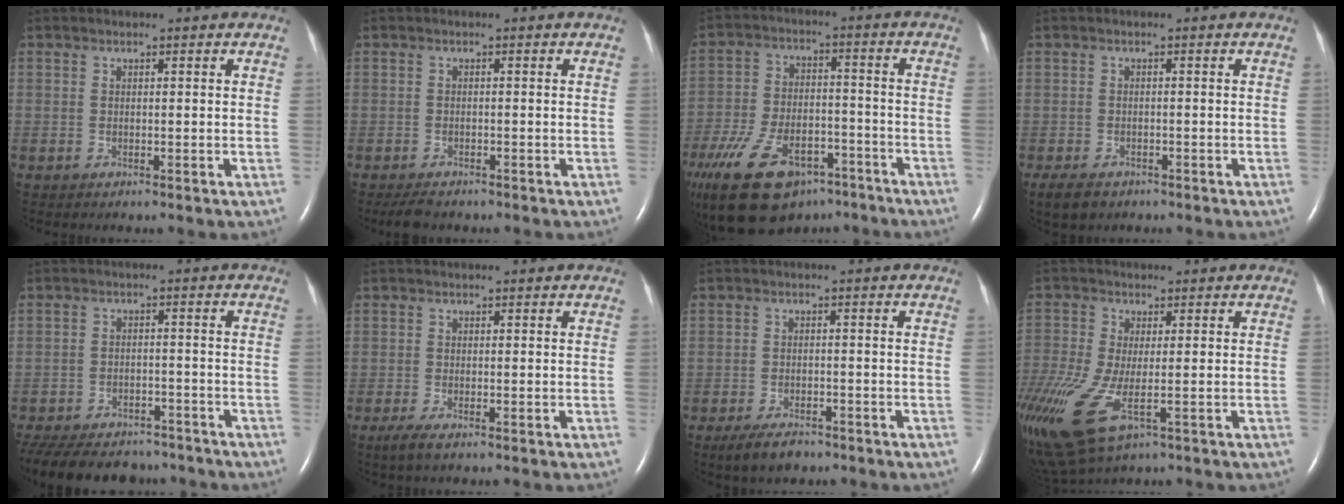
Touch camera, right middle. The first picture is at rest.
{"total": 3.1, "force": [-2.6, 1.0, 1.3], "torque": [-0.030, -0.007, -0.040]}
{"total": 21.3, "force": [-14.6, 11.0, 11.0], "torque": [-0.269, -0.015, -0.238]}
{"total": 3.6, "force": [-2.7, 1.9, 1.5], "torque": [-0.030, -0.007, -0.040]}
{"total": 18.3, "force": [-15.4, 7.0, 7.0], "torque": [-0.196, -0.020, -0.213]}
{"total": 1.8, "force": [-1.0, 0.1, 1.4], "torque": [-0.040, -0.009, -0.024]}
{"total": 3.9, "force": [-2.9, 1.4, 2.2], "torque": [-0.047, -0.005, -0.044]}
{"total": 16.0, "force": [-7.4, 7.3, 12.1], "torque": [-0.353, -0.039, -0.134]}